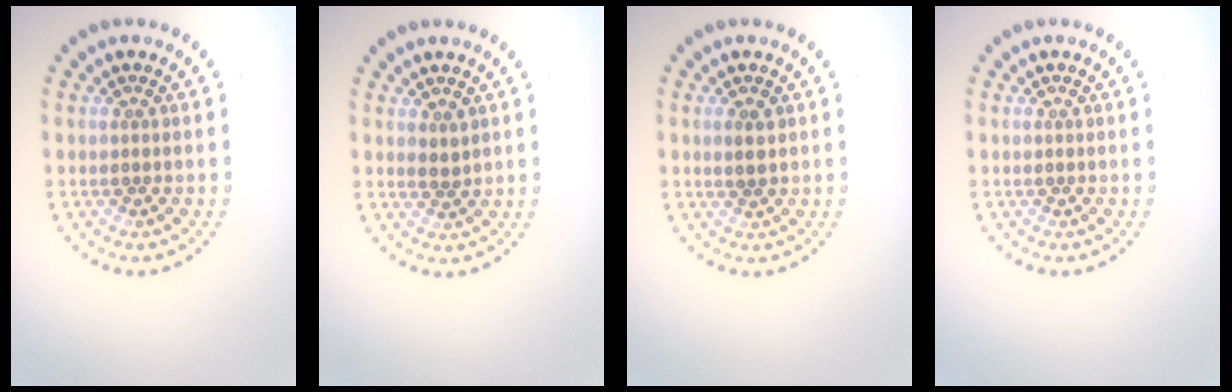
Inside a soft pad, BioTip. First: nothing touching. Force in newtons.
{"total": 1.0, "press": 0.9, "slide": 0.4}
{"total": 1.3, "press": 1.2, "slide": 0.4}
{"total": 0.0}